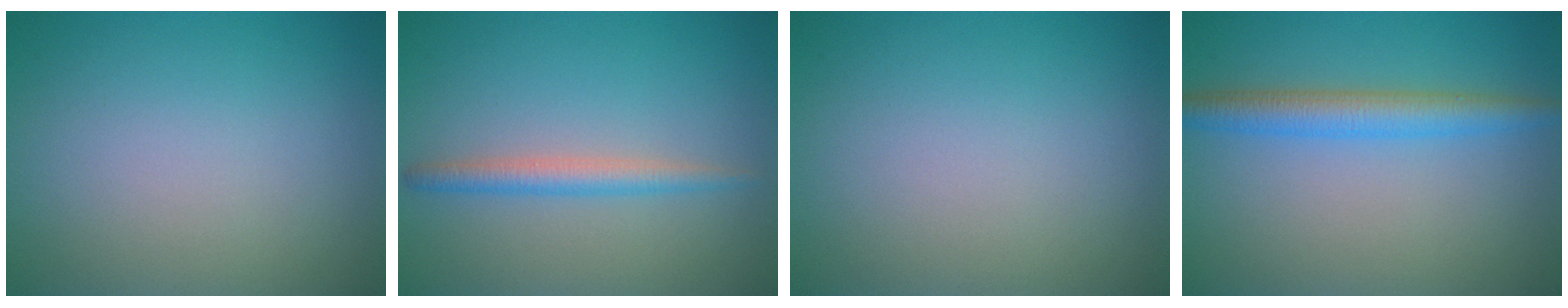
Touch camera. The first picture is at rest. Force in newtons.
{"total": 2.2, "press": 2.2, "slide": 0.1}
{"total": 0.0}
{"total": 3.7, "press": 3.7, "slide": 0.1}